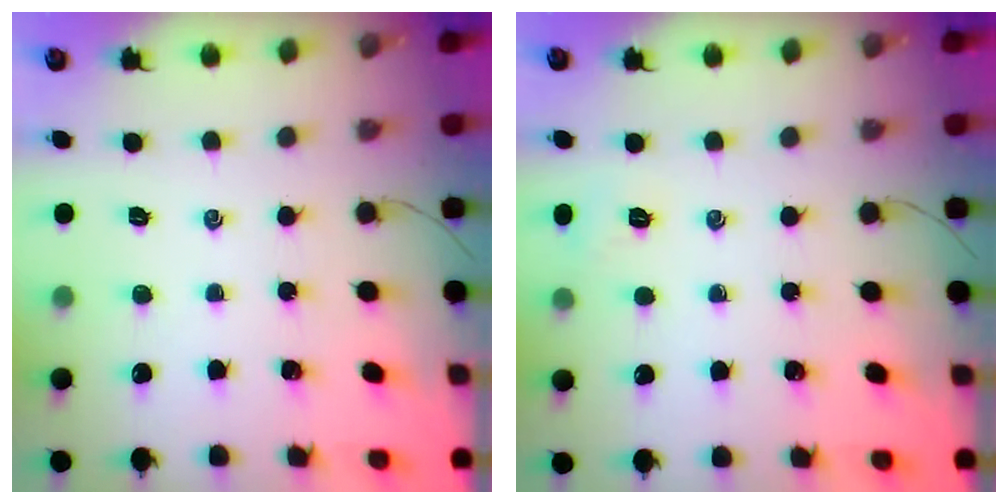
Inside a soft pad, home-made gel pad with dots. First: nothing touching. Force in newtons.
{"total": 4.5, "press": 4.4, "slide": 1.2}